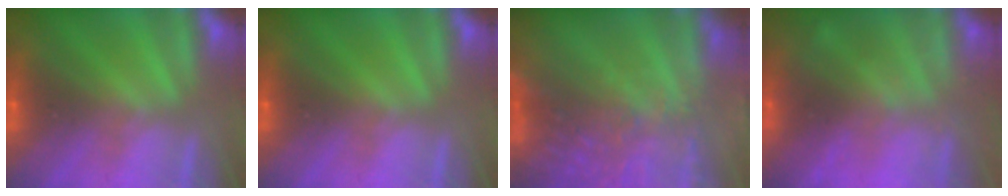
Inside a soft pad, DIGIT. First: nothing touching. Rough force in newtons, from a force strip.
{"total": 0.0}
{"total": 7.7}
{"total": 1.6}